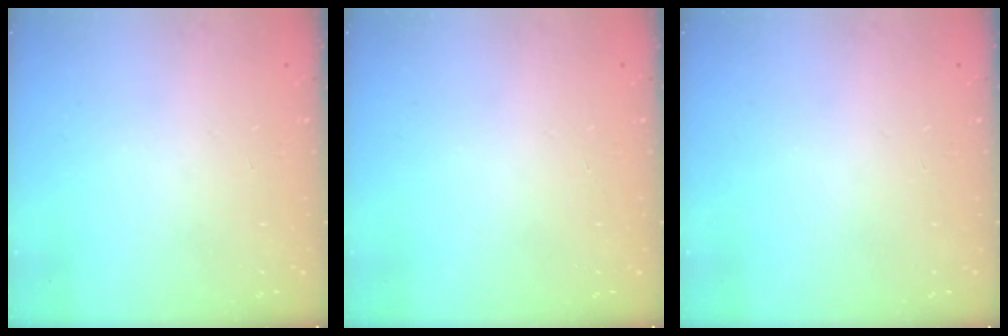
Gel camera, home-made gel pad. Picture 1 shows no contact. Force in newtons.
{"total": 0.0}
{"total": 0.0}